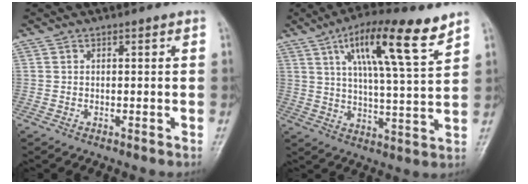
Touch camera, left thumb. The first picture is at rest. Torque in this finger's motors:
{"motor_torque": [0.50, 0.46, 1.66, -1.11, 0.30]}